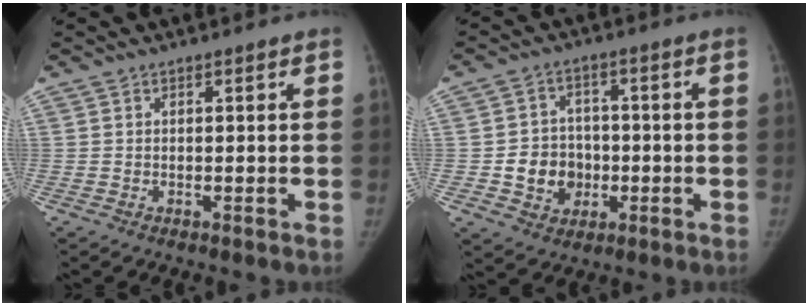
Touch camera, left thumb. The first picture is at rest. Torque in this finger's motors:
{"motor_torque": [-0.80, 0.76, 0.45, -0.38, 0.02]}